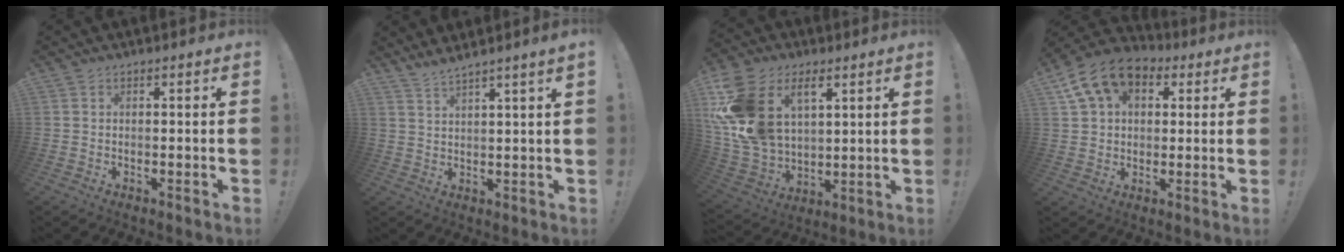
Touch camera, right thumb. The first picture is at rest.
{"total": 4.0, "force": [3.3, -0.8, 2.2], "torque": [-0.044, -0.020, 0.057]}
{"total": 19.6, "force": [8.1, 13.1, 12.1], "torque": [-0.259, -0.041, 0.153]}
{"total": 13.6, "force": [5.9, 9.5, 7.8], "torque": [-0.126, -0.017, 0.116]}